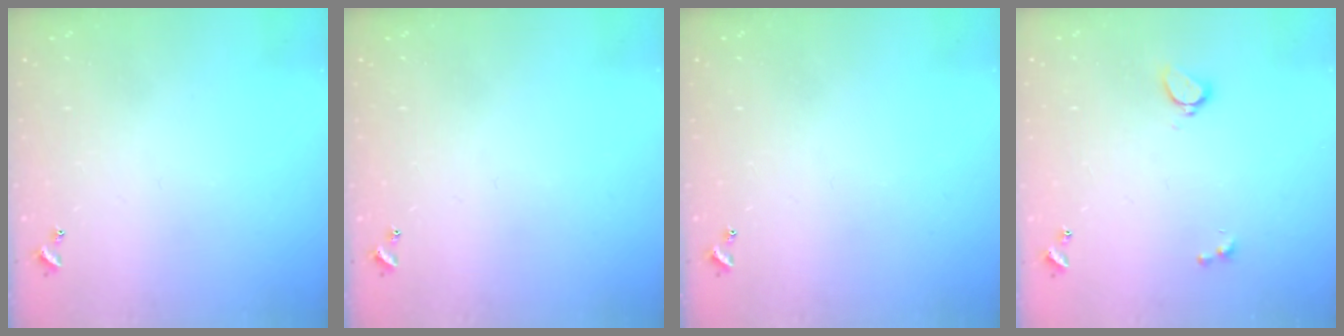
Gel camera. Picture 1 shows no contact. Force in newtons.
{"total": 0.0}
{"total": 0.0}
{"total": 2.9, "press": 2.4, "slide": 1.6}